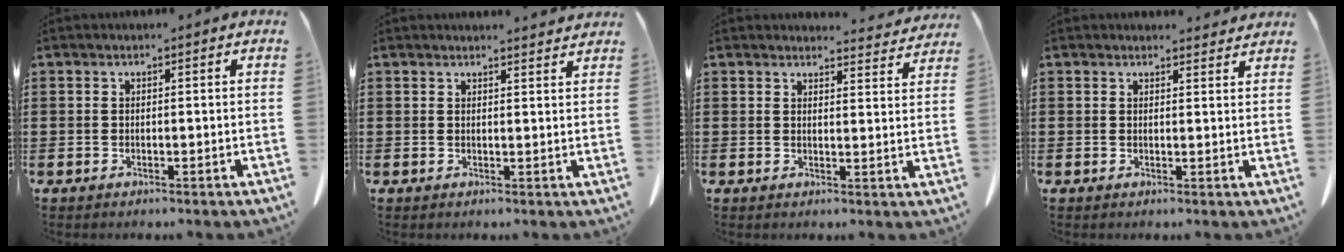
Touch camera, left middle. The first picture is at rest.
{"total": 2.2, "force": [2.2, -0.1, 0.3], "torque": [-0.011, -0.005, 0.041]}
{"total": 3.7, "force": [3.7, 0.0, 0.5], "torque": [-0.012, -0.018, 0.066]}
{"total": 2.2, "force": [2.1, 0.3, 0.3], "torque": [-0.004, -0.005, 0.039]}